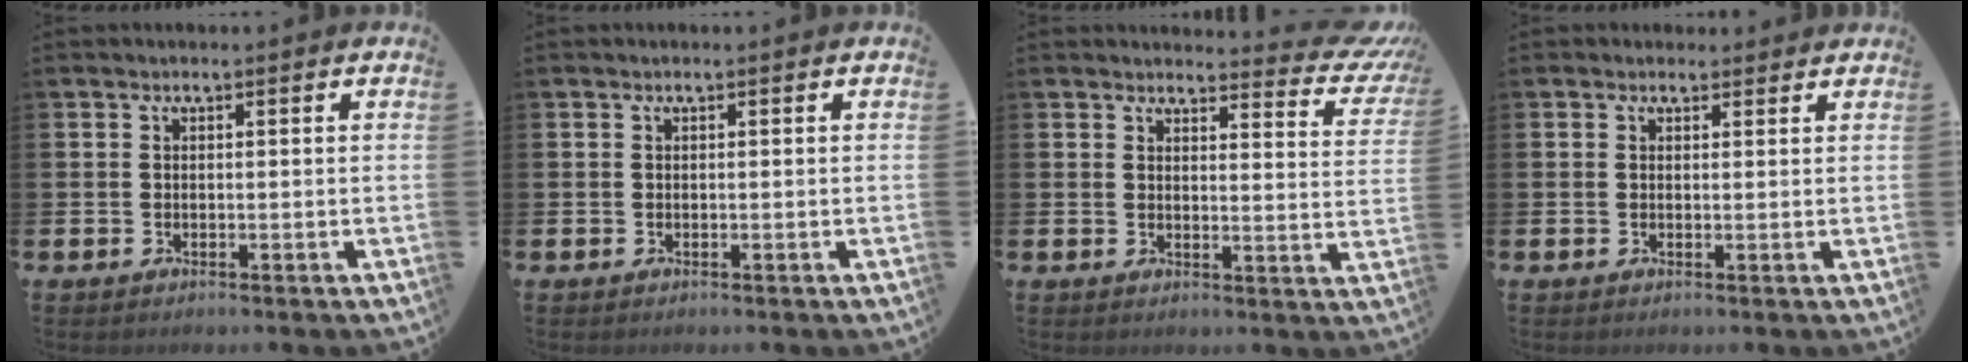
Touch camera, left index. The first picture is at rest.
{"total": 0.0}
{"total": 3.7, "force": [3.6, 0.8, 0.7], "torque": [0.004, -0.039, 0.053]}
{"total": 1.1, "force": [0.8, 0.6, 0.1], "torque": [0.008, 0.005, 0.013]}